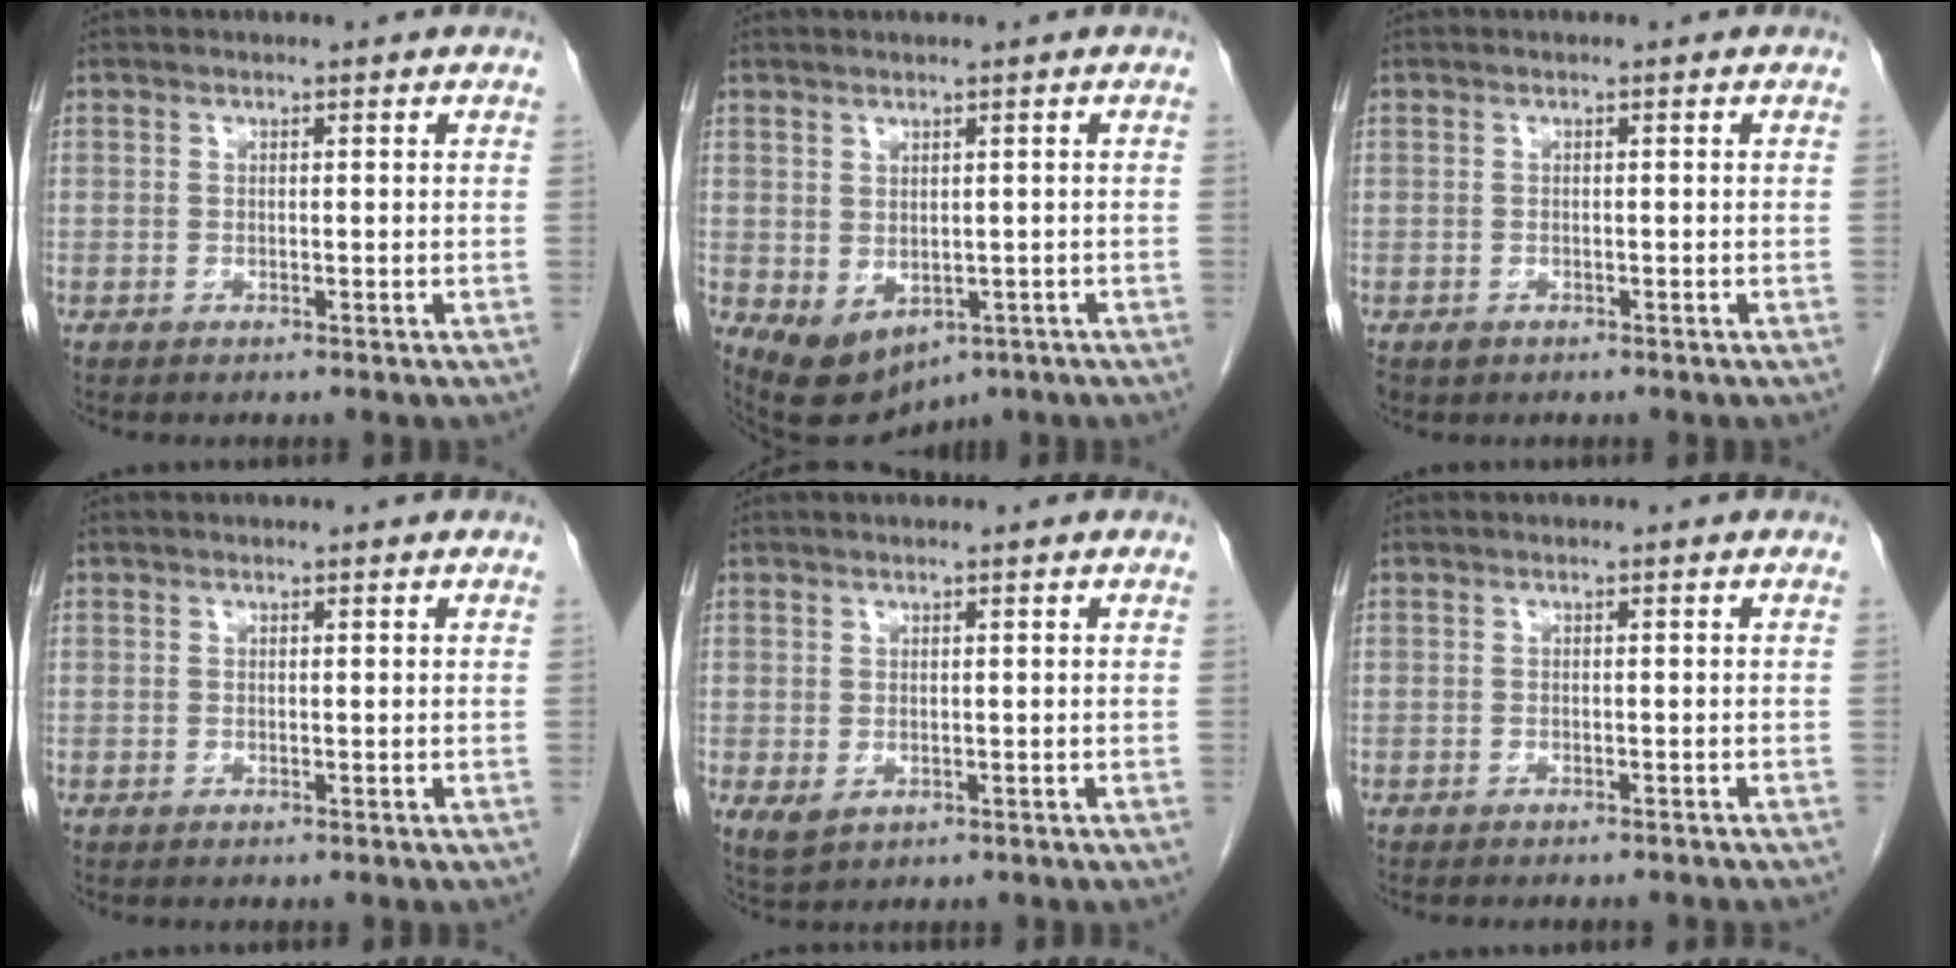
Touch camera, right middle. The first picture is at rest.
{"total": 8.3, "force": [-4.0, 5.0, 5.3], "torque": [-0.078, -0.006, -0.046]}
{"total": 0.9, "force": [-0.5, 0.7, 0.3], "torque": [-0.007, 0.002, -0.002]}
{"total": 0.0}
{"total": 2.3, "force": [-0.4, 1.5, 1.7], "torque": [-0.032, -0.006, 0.006]}
{"total": 6.0, "force": [-5.4, 1.0, 2.3], "torque": [-0.030, -0.009, -0.061]}